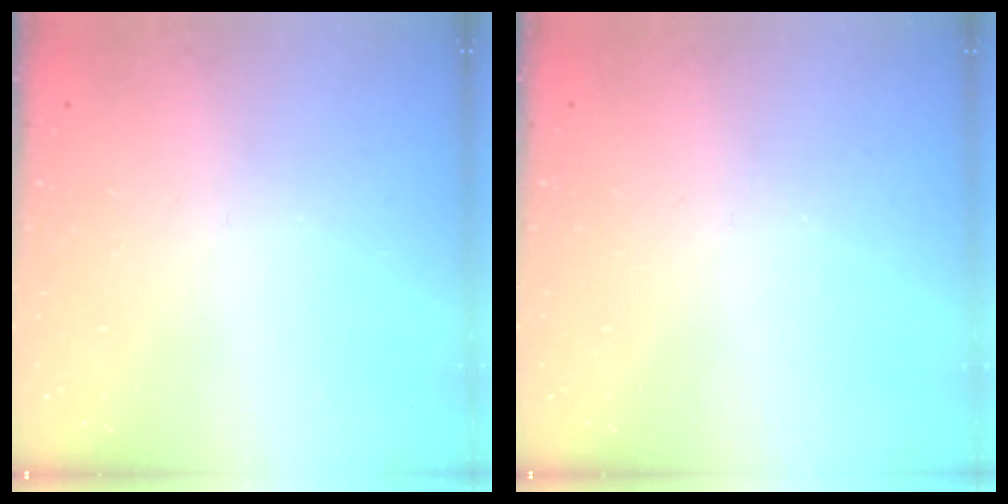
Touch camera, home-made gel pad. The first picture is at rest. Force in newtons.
{"total": 0.0}